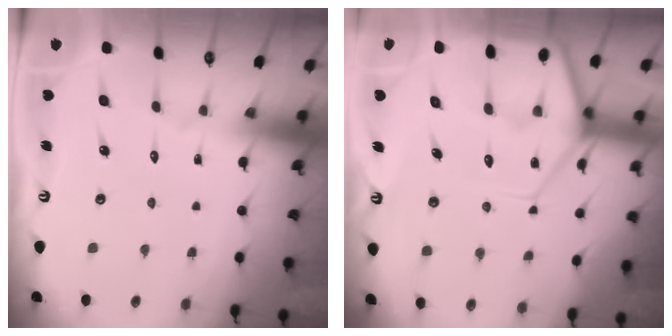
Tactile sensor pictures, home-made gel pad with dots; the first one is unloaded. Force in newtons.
{"total": 13.6, "press": 13.5, "slide": 1.2}